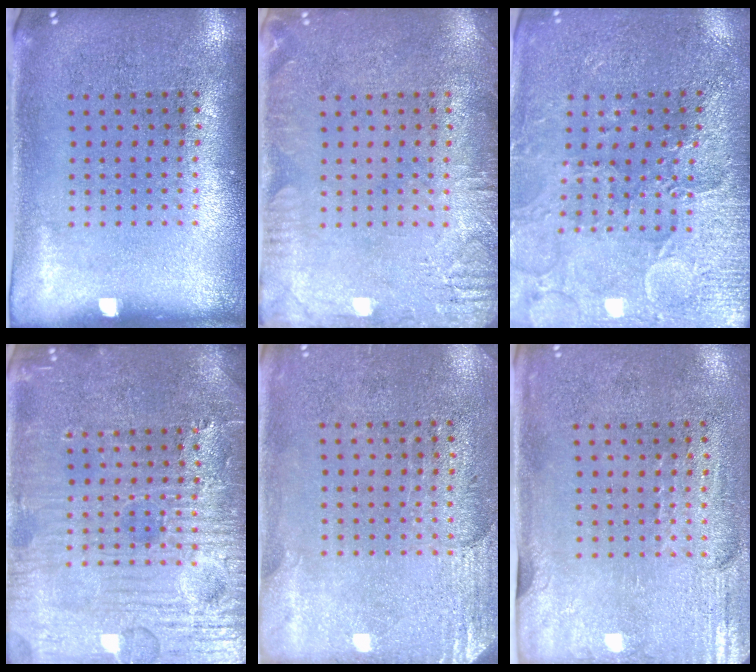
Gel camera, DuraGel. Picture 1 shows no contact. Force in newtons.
{"total": 2.6, "press": 2.5, "slide": 0.4}
{"total": 3.2, "press": 3.2, "slide": 0.3}
{"total": 6.8, "press": 6.7, "slide": 0.7}
{"total": 2.8, "press": 2.4, "slide": 1.4}
{"total": 2.9, "press": 2.5, "slide": 1.5}